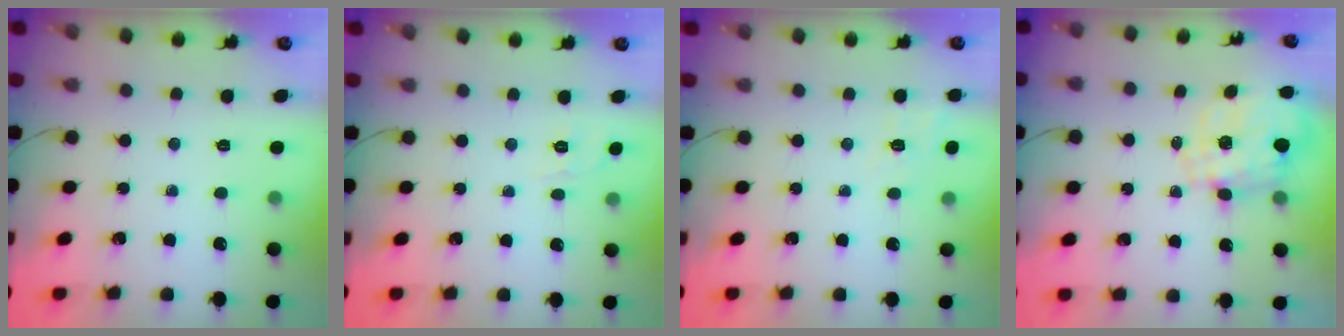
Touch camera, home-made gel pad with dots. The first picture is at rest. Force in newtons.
{"total": 3.8, "press": 3.3, "slide": 1.9}
{"total": 8.3, "press": 8.1, "slide": 2.1}
{"total": 2.5, "press": 2.4, "slide": 0.8}